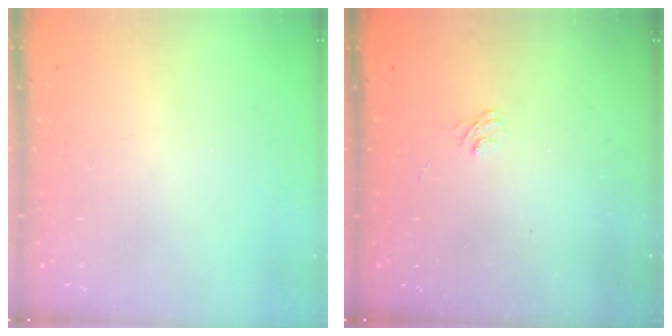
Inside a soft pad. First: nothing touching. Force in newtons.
{"total": 2.1, "press": 1.6, "slide": 1.3}